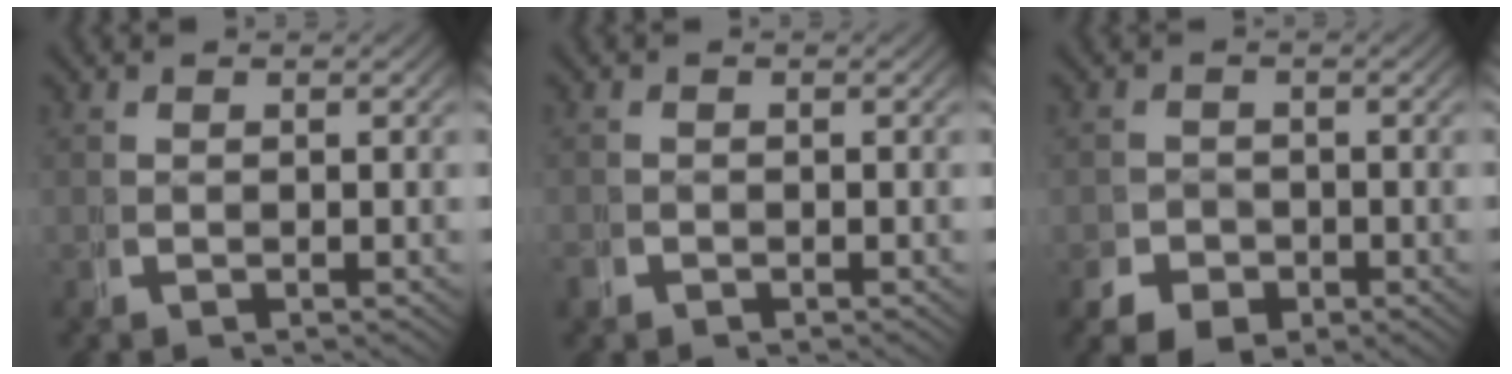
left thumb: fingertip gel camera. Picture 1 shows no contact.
{"total": 0.9, "force": [-0.7, 0.6, 0.0], "torque": [-0.002, -0.007, -0.013]}
{"total": 3.6, "force": [-2.1, 2.5, 1.6], "torque": [-0.016, -0.015, -0.033]}